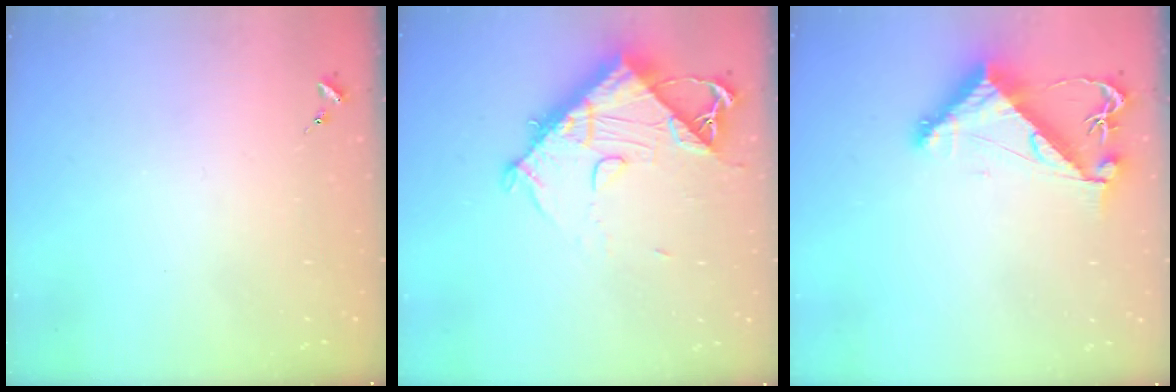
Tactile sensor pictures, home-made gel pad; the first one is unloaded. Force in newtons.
{"total": 12.5, "press": 12.5, "slide": 1.3}
{"total": 8.0, "press": 8.0, "slide": 0.7}